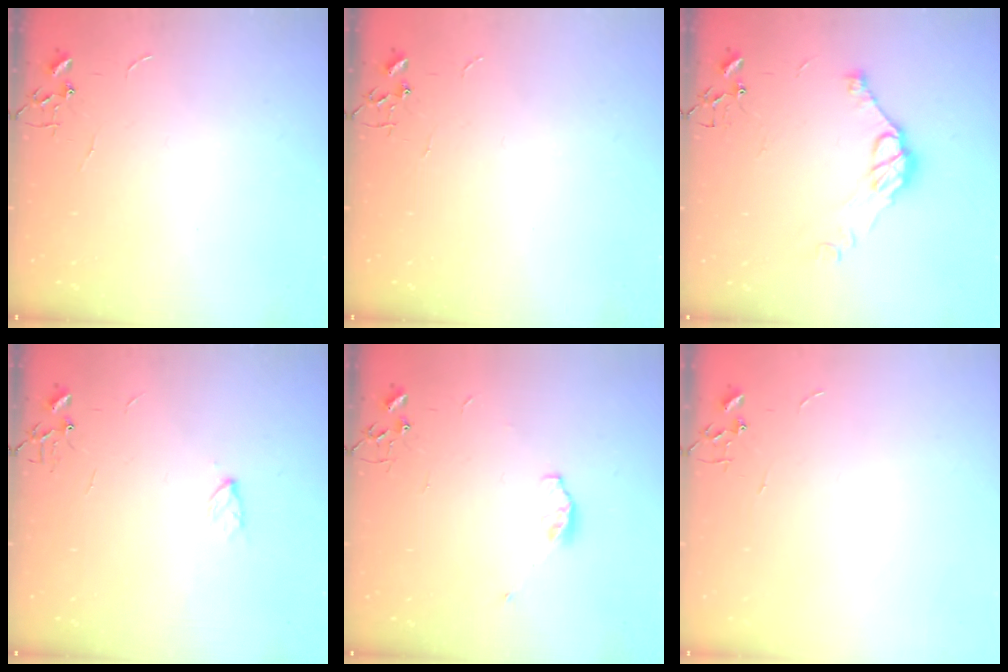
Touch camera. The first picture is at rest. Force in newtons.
{"total": 0.0}
{"total": 9.5, "press": 9.5, "slide": 0.4}
{"total": 4.1, "press": 4.1, "slide": 0.6}
{"total": 4.9, "press": 4.8, "slide": 1.1}
{"total": 0.0}